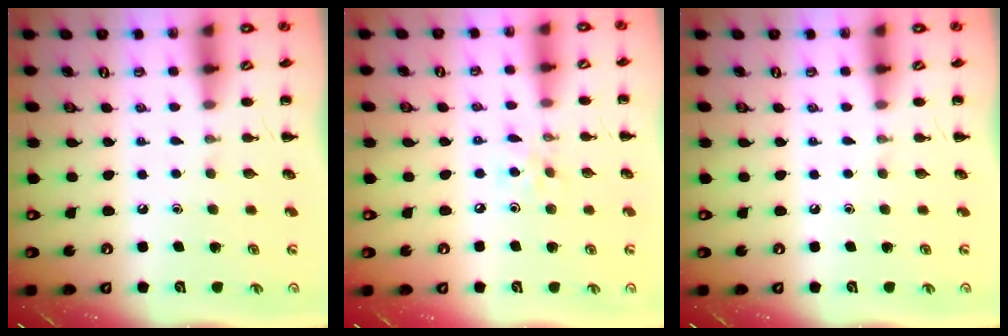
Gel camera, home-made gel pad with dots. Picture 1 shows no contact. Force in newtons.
{"total": 3.6, "press": 3.5, "slide": 0.9}
{"total": 0.0}